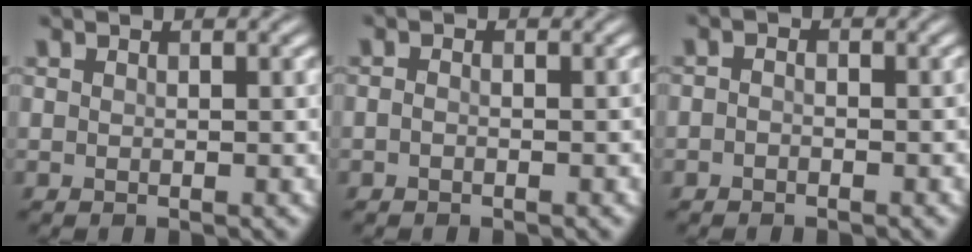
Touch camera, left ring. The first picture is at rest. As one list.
[{"total": 1.1, "force": [-1.0, 0.3, -0.1], "torque": [-0.008, -0.001, -0.027]}, {"total": 1.5, "force": [-1.3, 0.7, 0.0], "torque": [-0.004, -0.001, -0.037]}]